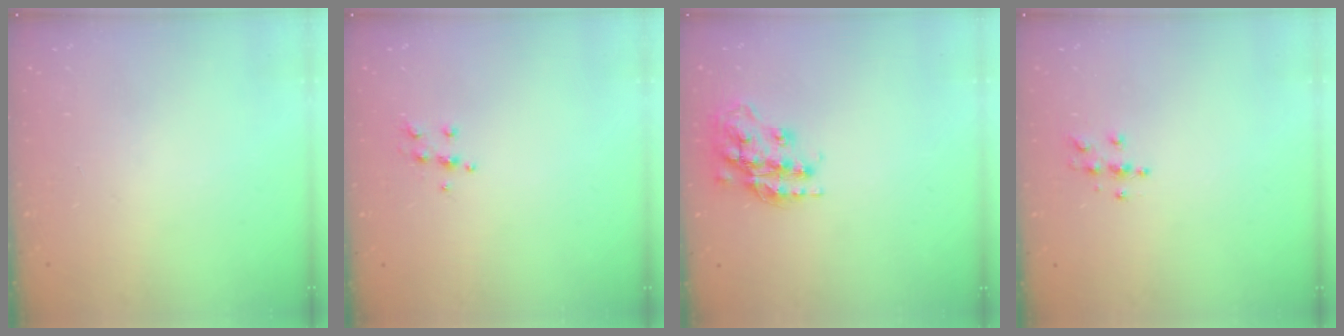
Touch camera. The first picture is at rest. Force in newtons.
{"total": 5.4, "press": 5.3, "slide": 1.1}
{"total": 16.8, "press": 16.8, "slide": 1.1}
{"total": 4.5, "press": 4.5, "slide": 0.3}